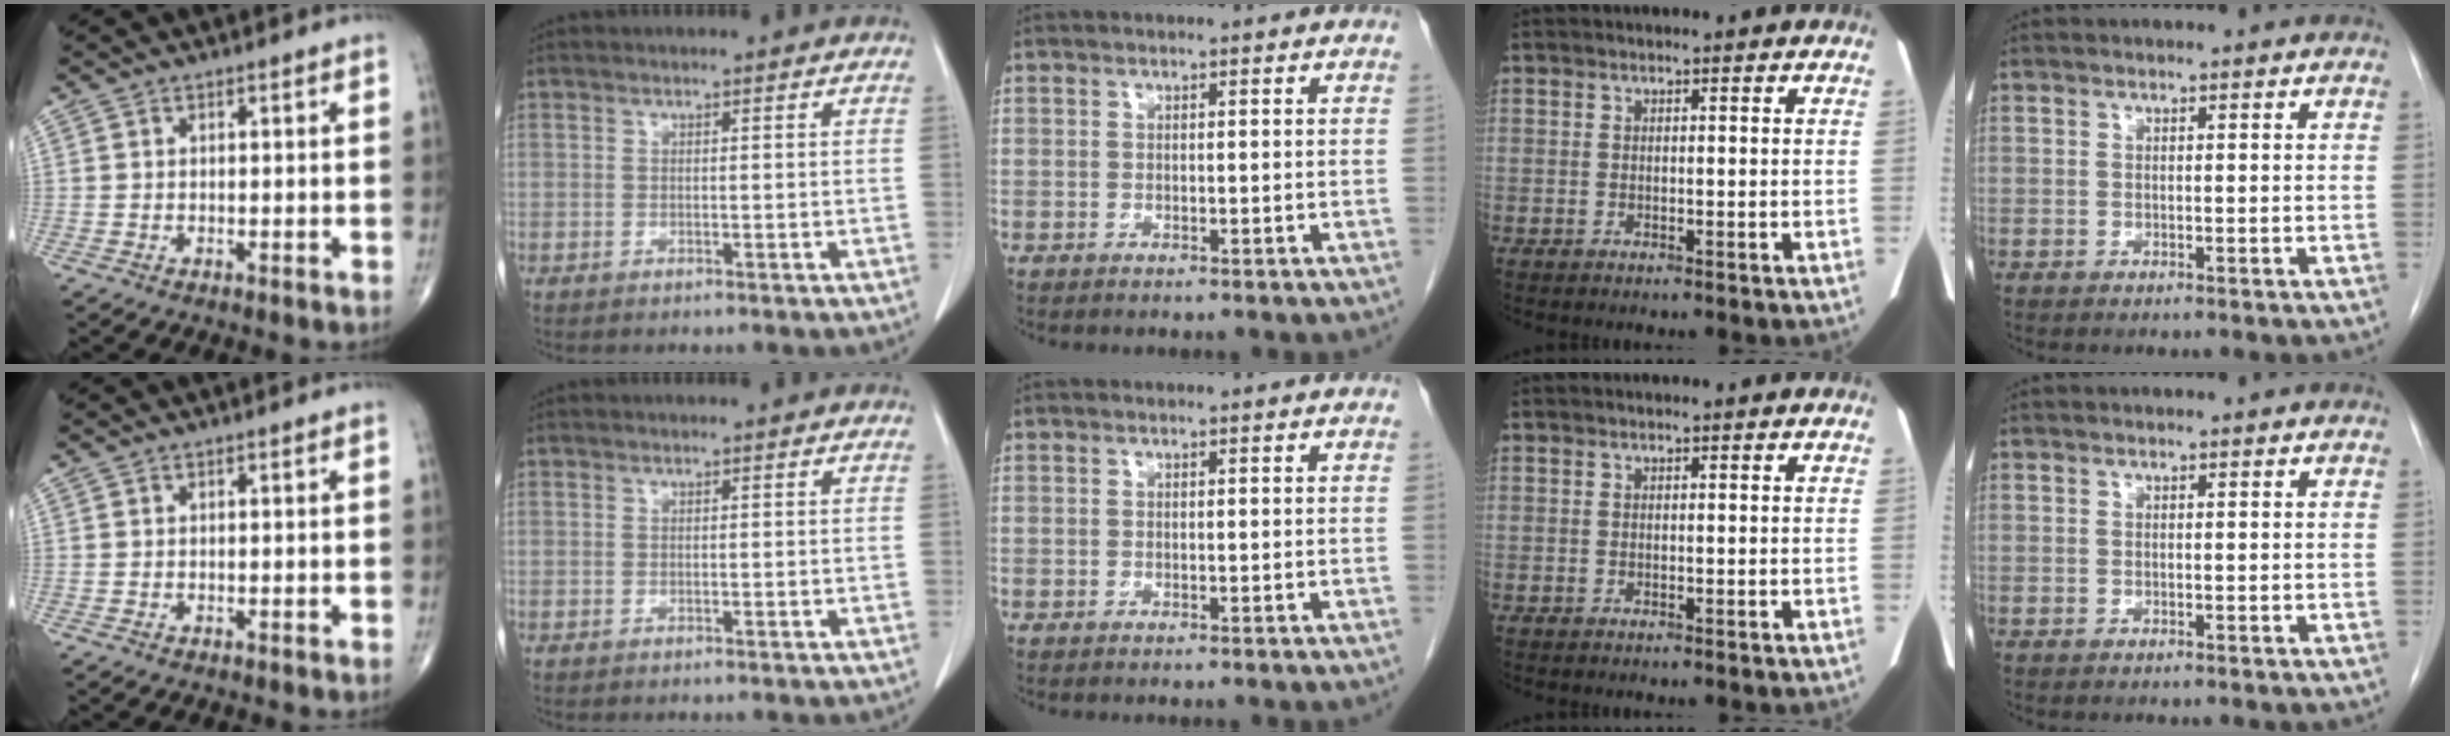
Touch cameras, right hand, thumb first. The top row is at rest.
{}